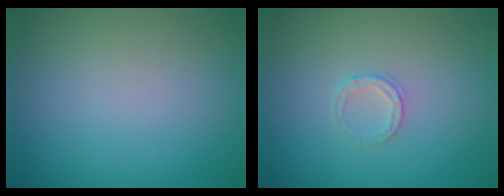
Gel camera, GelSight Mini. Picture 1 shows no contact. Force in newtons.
{"total": 1.4, "press": 1.3, "slide": 0.2}